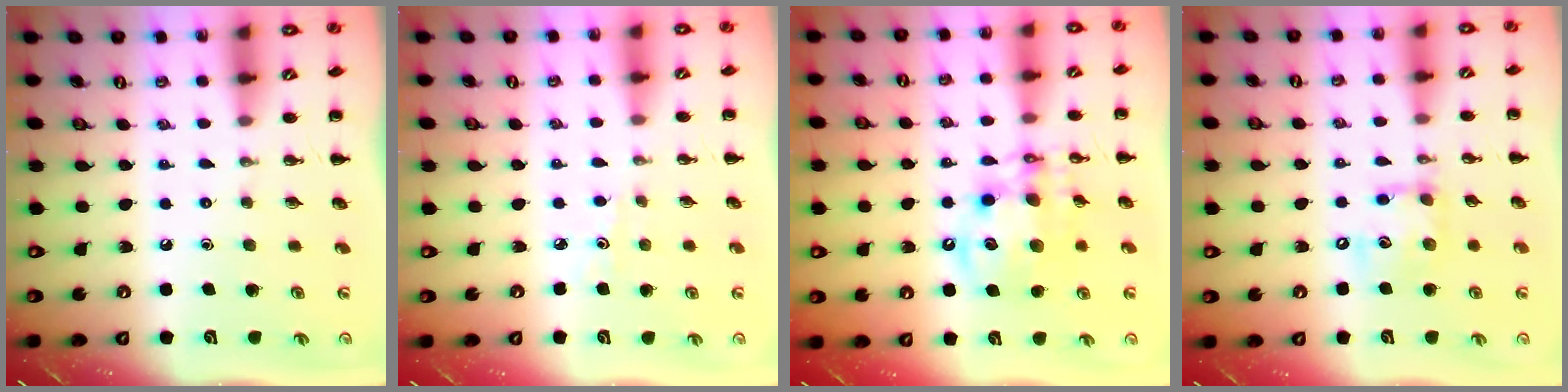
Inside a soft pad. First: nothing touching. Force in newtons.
{"total": 2.6, "press": 2.3, "slide": 1.1}
{"total": 12.4, "press": 12.0, "slide": 3.0}
{"total": 11.2, "press": 11.0, "slide": 1.9}